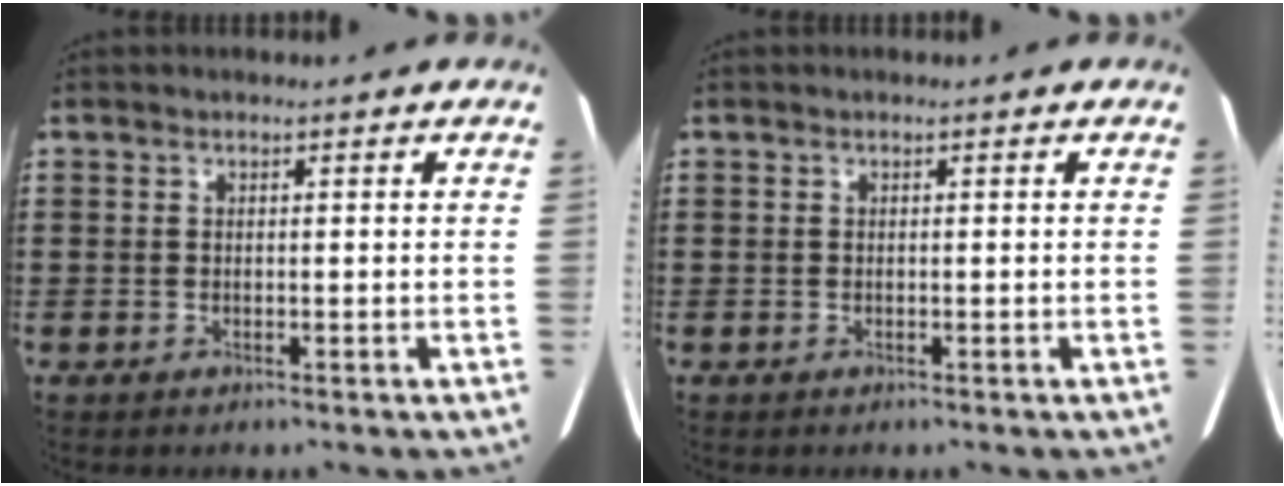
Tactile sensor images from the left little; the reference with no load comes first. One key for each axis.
{"total": 0.0}